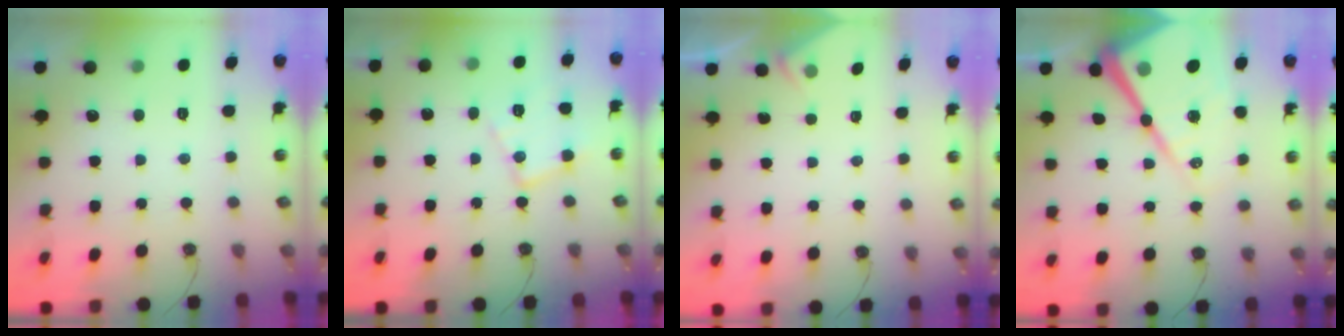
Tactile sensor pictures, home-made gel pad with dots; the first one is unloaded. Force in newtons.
{"total": 12.8, "press": 12.8, "slide": 1.0}
{"total": 2.8, "press": 2.7, "slide": 0.4}
{"total": 26.4, "press": 26.2, "slide": 2.9}